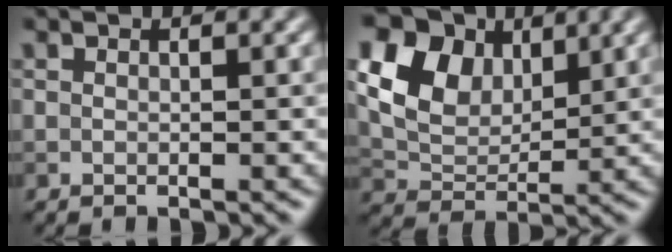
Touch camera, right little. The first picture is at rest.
{"total": 8.9, "force": [4.0, 5.9, 5.3], "torque": [-0.126, 0.021, 0.063]}